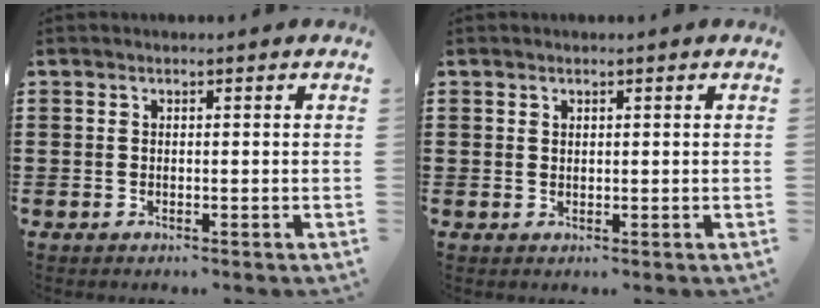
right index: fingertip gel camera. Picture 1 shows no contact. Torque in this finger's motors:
{"motor_torque": [-0.63, 1.05, -0.05, -0.01]}